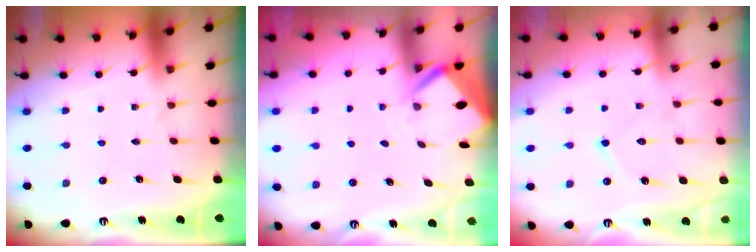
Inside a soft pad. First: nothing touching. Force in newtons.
{"total": 3.2, "press": 3.2, "slide": 0.3}
{"total": 8.4, "press": 8.4, "slide": 0.7}